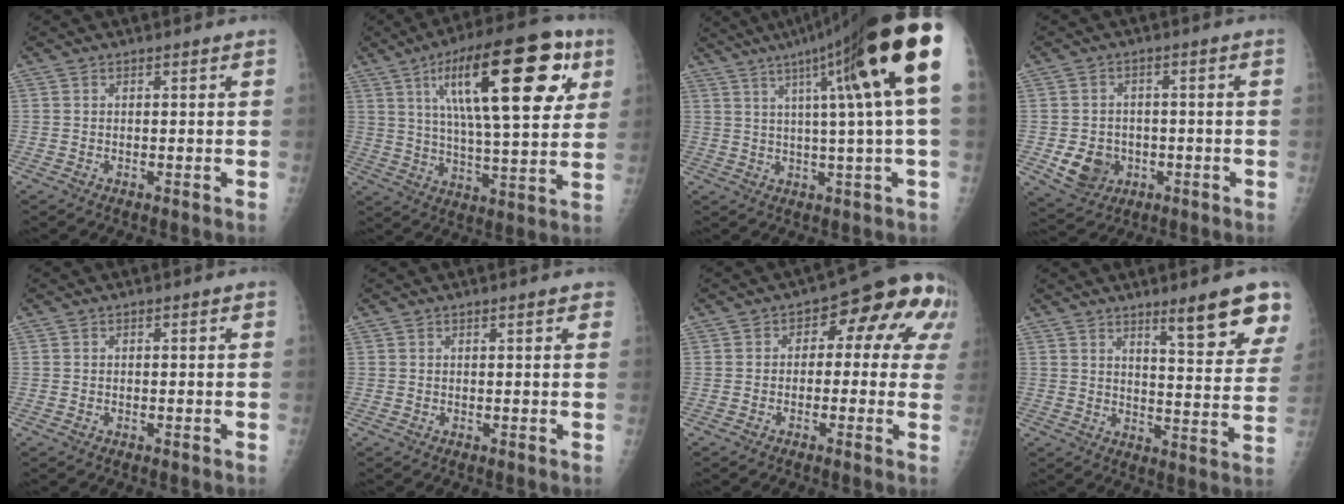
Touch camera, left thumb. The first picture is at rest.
{"total": 25.9, "force": [10.0, 8.4, 22.4], "torque": [-0.323, -0.010, 0.152]}
{"total": 20.4, "force": [7.2, 0.4, 19.1], "torque": [-0.281, 0.011, 0.101]}
{"total": 7.4, "force": [-2.1, 6.2, 3.4], "torque": [-0.036, 0.010, -0.025]}
{"total": 0.0}
{"total": 1.4, "force": [0.9, 0.5, 1.0], "torque": [-0.009, 0.000, 0.008]}
{"total": 12.6, "force": [2.5, 7.2, 10.0], "torque": [-0.065, 0.032, 0.015]}
{"total": 12.9, "force": [8.5, 2.2, 9.5], "torque": [-0.096, -0.055, 0.119]}